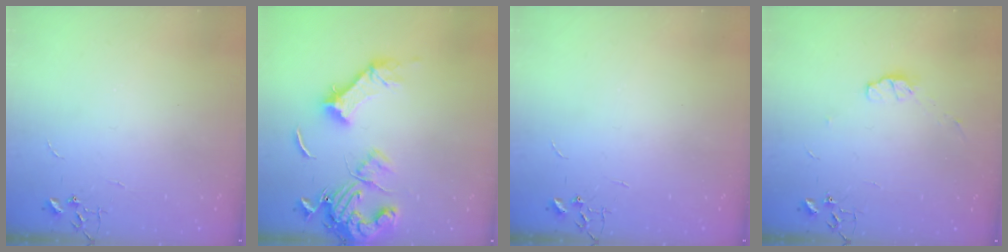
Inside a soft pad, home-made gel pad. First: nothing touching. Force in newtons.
{"total": 15.3, "press": 15.2, "slide": 2.0}
{"total": 0.0}
{"total": 5.2, "press": 5.1, "slide": 0.8}